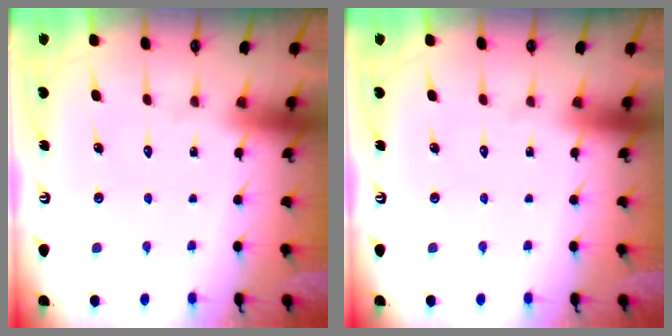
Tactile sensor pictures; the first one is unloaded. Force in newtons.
{"total": 0.0}